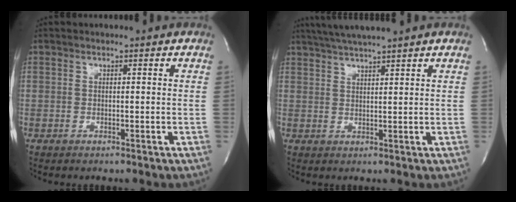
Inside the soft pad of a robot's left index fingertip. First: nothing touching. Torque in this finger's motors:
{"motor_torque": [0.20, -0.15, 0.21, 0.06]}